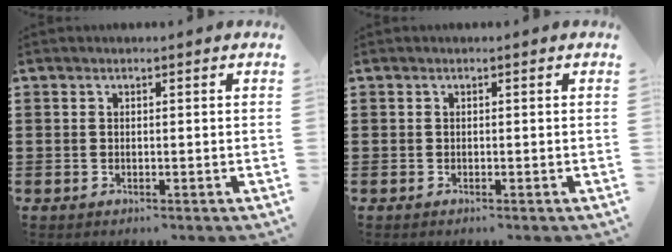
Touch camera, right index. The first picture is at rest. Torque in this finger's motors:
{"motor_torque": [-0.63, 1.25, -0.01, 0.02]}